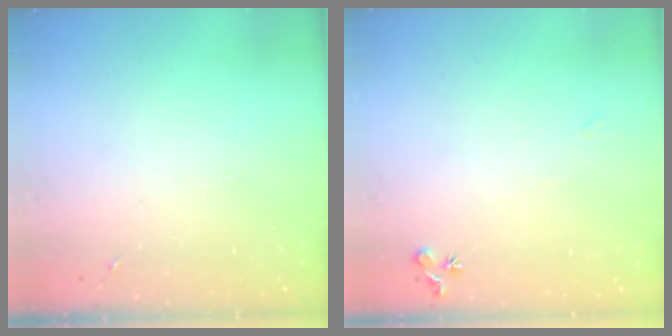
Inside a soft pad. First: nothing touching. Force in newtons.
{"total": 6.6, "press": 6.6, "slide": 0.6}